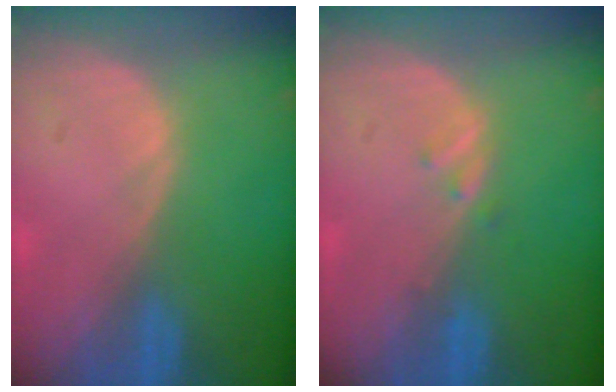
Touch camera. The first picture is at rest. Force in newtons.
{"total": 1.1, "press": 1.1, "slide": 0.1}